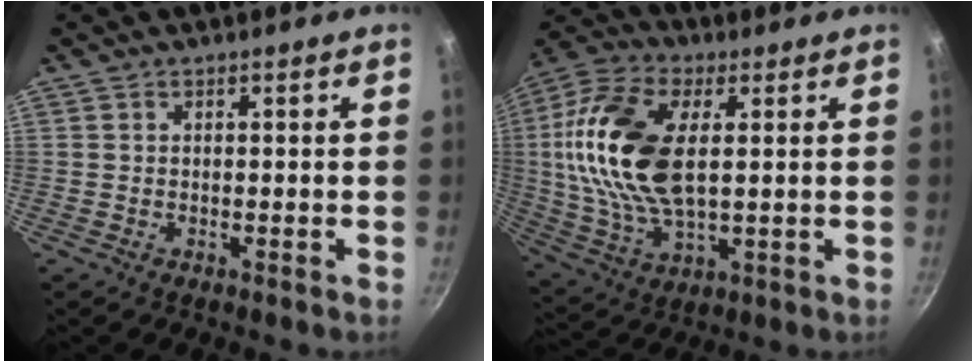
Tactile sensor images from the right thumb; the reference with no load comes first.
{"total": 20.1, "force": [2.9, 10.8, 16.8], "torque": [-0.326, 0.003, 0.048]}